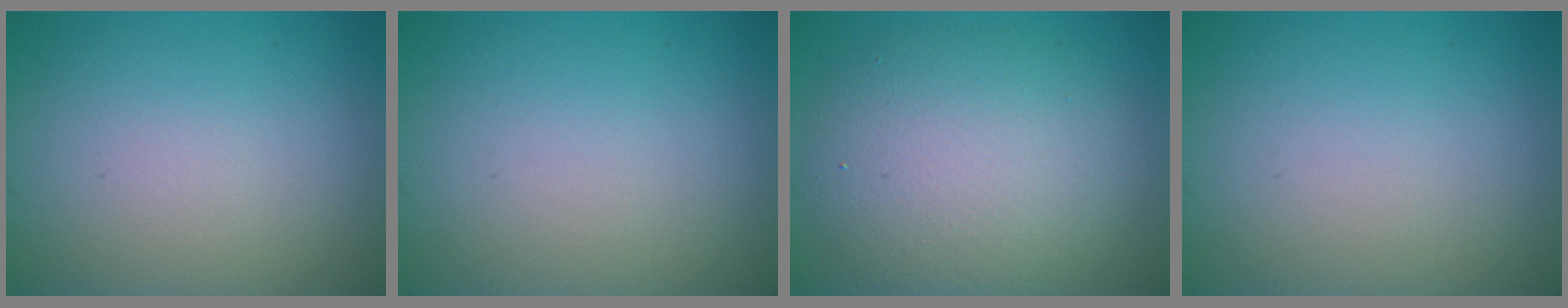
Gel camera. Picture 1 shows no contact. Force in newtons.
{"total": 0.0}
{"total": 7.9, "press": 7.9, "slide": 0.4}
{"total": 0.0}